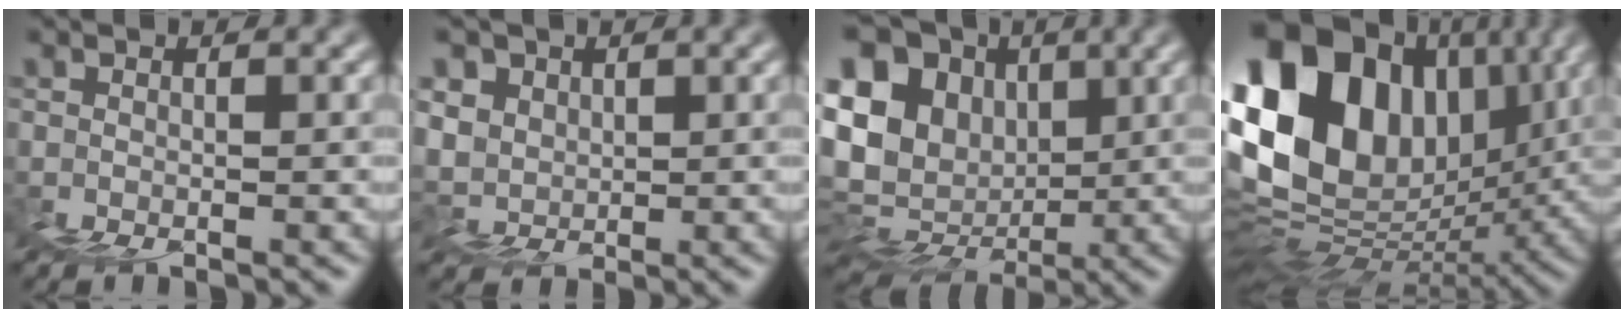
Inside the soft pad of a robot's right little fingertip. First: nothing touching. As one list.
[{"total": 8.3, "force": [5.5, 5.8, 2.2], "torque": [-0.029, 0.037, 0.085]}, {"total": 14.9, "force": [4.7, 12.5, 6.6], "torque": [-0.153, 0.038, 0.081]}, {"total": 17.0, "force": [7.2, 11.5, 10.1], "torque": [-0.206, 0.039, 0.134]}]